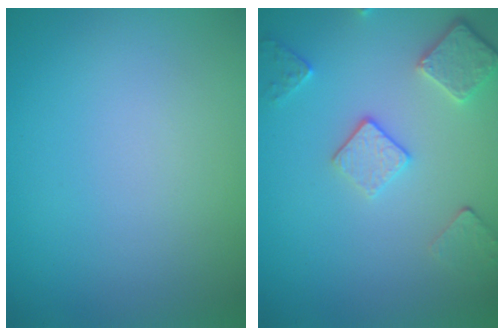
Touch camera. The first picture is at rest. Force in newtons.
{"total": 3.6, "press": 3.0, "slide": 2.1}